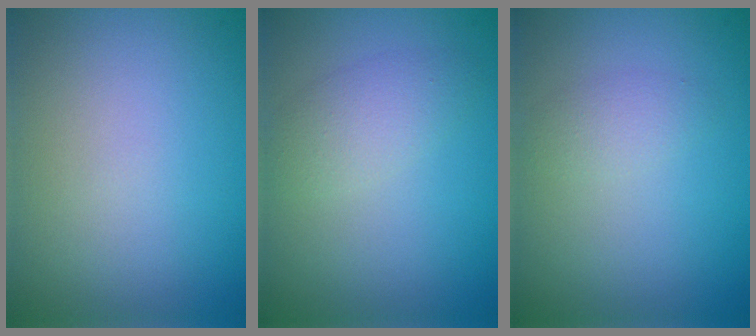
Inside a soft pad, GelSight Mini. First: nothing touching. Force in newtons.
{"total": 2.3, "press": 2.3, "slide": 0.1}
{"total": 1.3, "press": 1.3, "slide": 0.1}